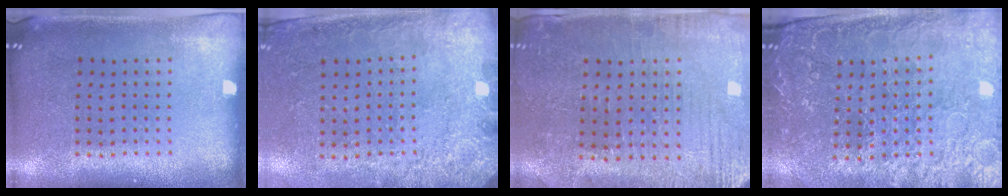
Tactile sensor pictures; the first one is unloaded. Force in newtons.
{"total": 2.7, "press": 2.1, "slide": 1.6}
{"total": 0.9, "press": 0.8, "slide": 0.4}
{"total": 3.2, "press": 3.2, "slide": 0.4}